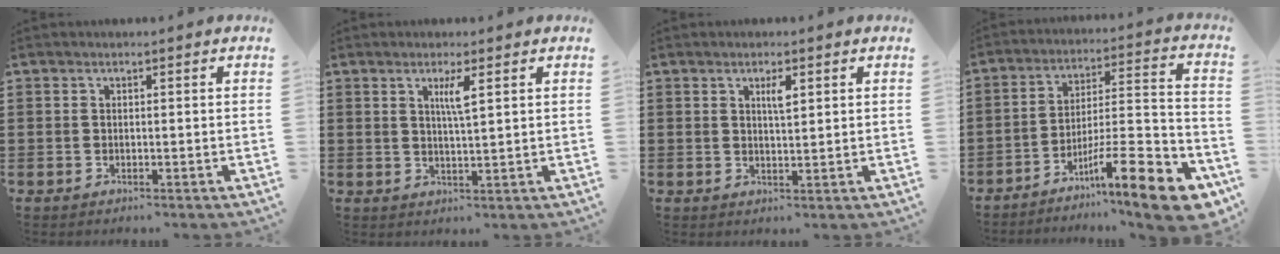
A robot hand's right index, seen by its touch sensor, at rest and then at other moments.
{"total": 3.0, "force": [1.3, 0.1, 2.6], "torque": [-0.056, -0.001, 0.020]}
{"total": 2.3, "force": [1.0, 0.6, 2.0], "torque": [-0.033, 0.000, 0.014]}
{"total": 15.3, "force": [-9.9, 2.6, 11.4], "torque": [-0.152, 0.034, -0.169]}